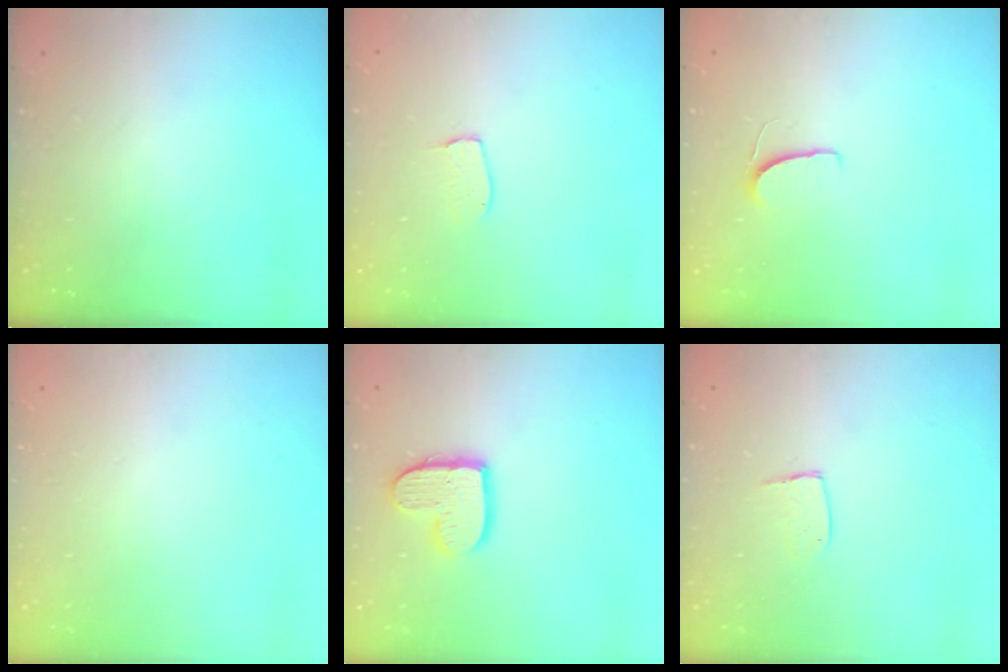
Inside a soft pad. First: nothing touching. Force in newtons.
{"total": 3.8, "press": 3.8, "slide": 0.2}
{"total": 6.4, "press": 6.4, "slide": 0.5}
{"total": 0.0}
{"total": 10.8, "press": 10.7, "slide": 0.9}
{"total": 5.2, "press": 5.2, "slide": 0.4}